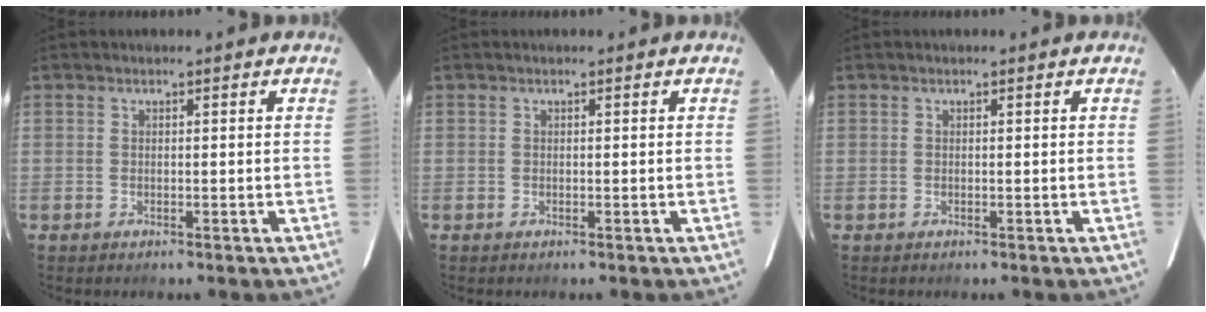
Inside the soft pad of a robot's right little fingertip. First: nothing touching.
{"total": 0.0}
{"total": 0.0}